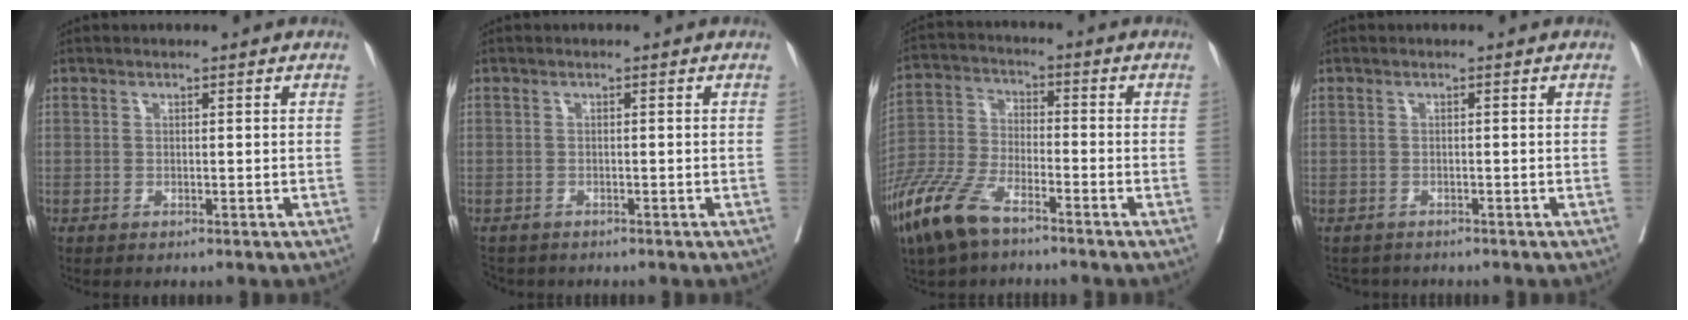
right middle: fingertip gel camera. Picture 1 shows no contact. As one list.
[{"total": 3.5, "force": [-3.0, 1.6, 0.6], "torque": [-0.009, -0.004, -0.047]}, {"total": 11.4, "force": [-7.8, 3.6, 7.5], "torque": [-0.174, -0.024, -0.157]}, {"total": 2.9, "force": [-2.7, 1.1, 0.0], "torque": [0.001, -0.005, -0.043]}]